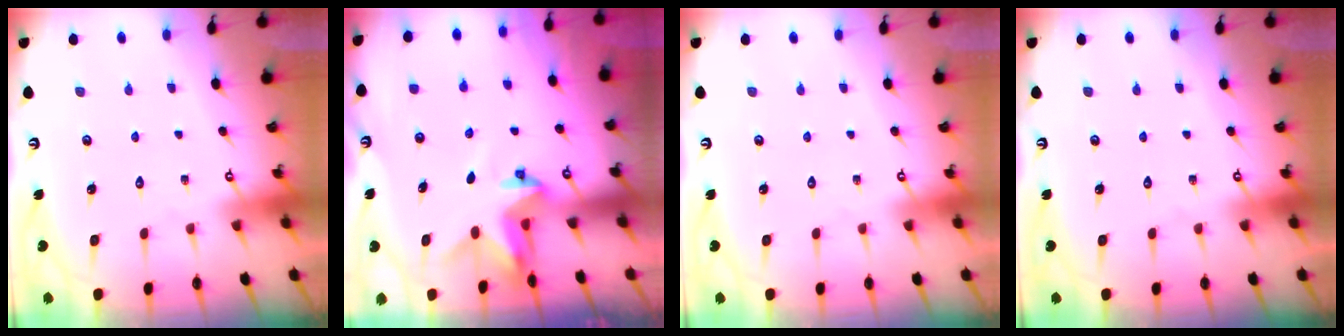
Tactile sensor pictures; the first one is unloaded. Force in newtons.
{"total": 3.3, "press": 3.3, "slide": 0.2}
{"total": 0.0}
{"total": 0.0}